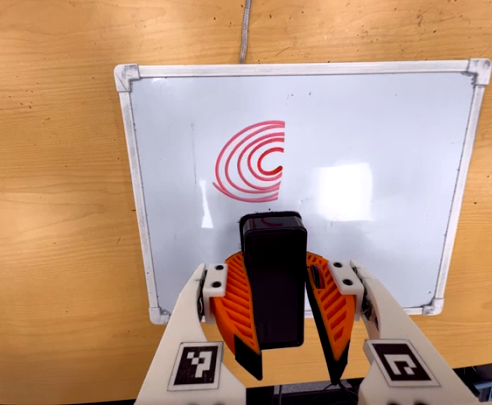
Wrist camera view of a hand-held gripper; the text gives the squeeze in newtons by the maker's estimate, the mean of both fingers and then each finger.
{"total": 11.6, "left": 11.1, "right": 12.1}